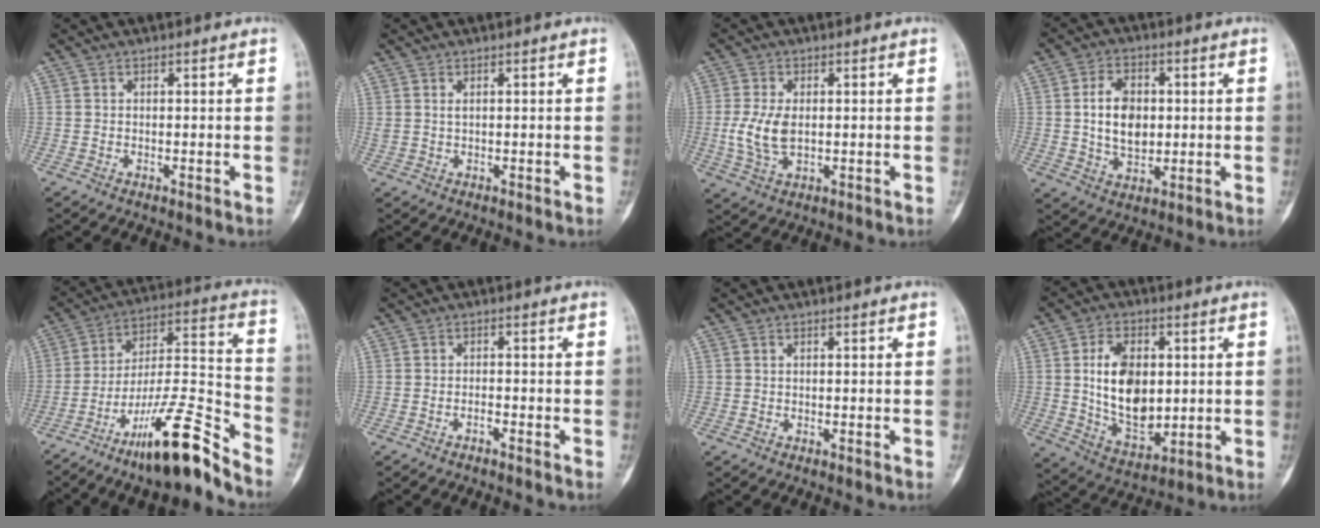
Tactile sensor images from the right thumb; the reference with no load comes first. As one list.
[{"total": 1.1, "force": [0.5, 0.4, 0.8], "torque": [-0.021, 0.004, 0.015]}, {"total": 6.7, "force": [0.0, 3.7, 5.5], "torque": [-0.125, -0.004, 0.003]}, {"total": 9.8, "force": [0.9, 6.6, 7.1], "torque": [-0.104, -0.001, 0.020]}, {"total": 18.4, "force": [-13.2, 2.7, 12.5], "torque": [-0.209, 0.099, -0.224]}, {"total": 1.2, "force": [-1.1, 0.3, 0.6], "torque": [-0.017, 0.013, -0.019]}, {"total": 0.0}, {"total": 14.2, "force": [1.6, 8.8, 11.0], "torque": [-0.162, -0.014, 0.037]}]